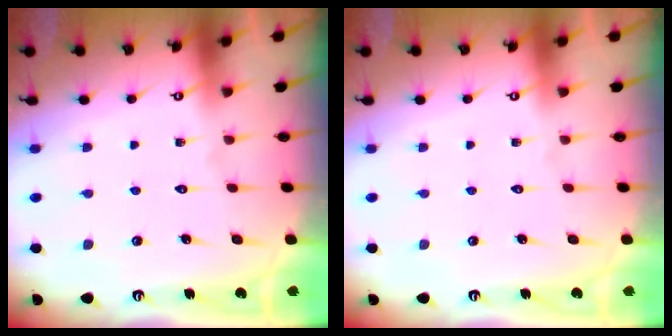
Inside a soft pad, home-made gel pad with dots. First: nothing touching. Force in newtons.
{"total": 0.0}